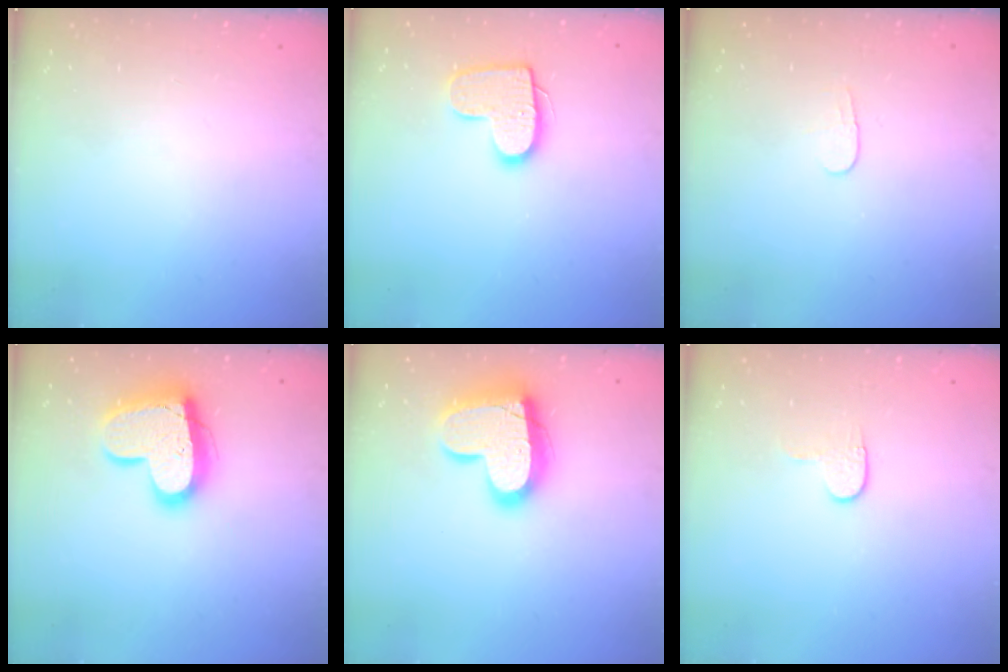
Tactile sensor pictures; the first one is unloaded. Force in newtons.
{"total": 11.8, "press": 11.8, "slide": 0.6}
{"total": 3.8, "press": 3.8, "slide": 0.3}
{"total": 16.8, "press": 16.7, "slide": 1.5}
{"total": 17.6, "press": 17.6, "slide": 1.2}
{"total": 3.8, "press": 3.8, "slide": 0.4}